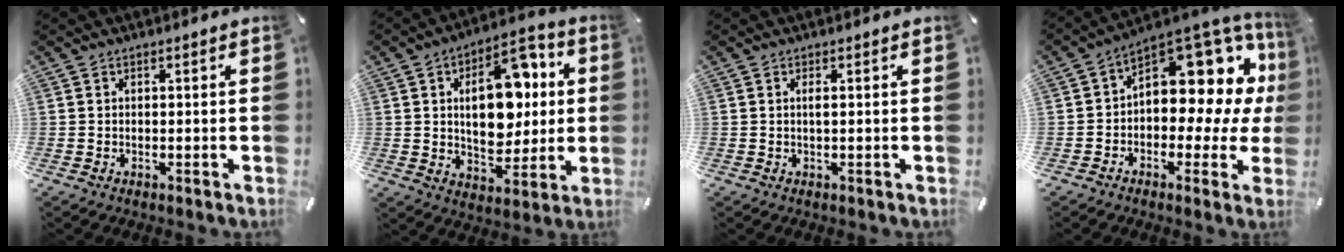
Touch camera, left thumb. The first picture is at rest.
{"total": 18.0, "force": [3.3, 11.2, 13.7], "torque": [-0.200, 0.002, 0.055]}
{"total": 1.1, "force": [0.1, 0.1, 1.1], "torque": [-0.023, -0.002, 0.002]}
{"total": 11.7, "force": [5.9, 7.0, 7.3], "torque": [-0.088, -0.077, 0.097]}